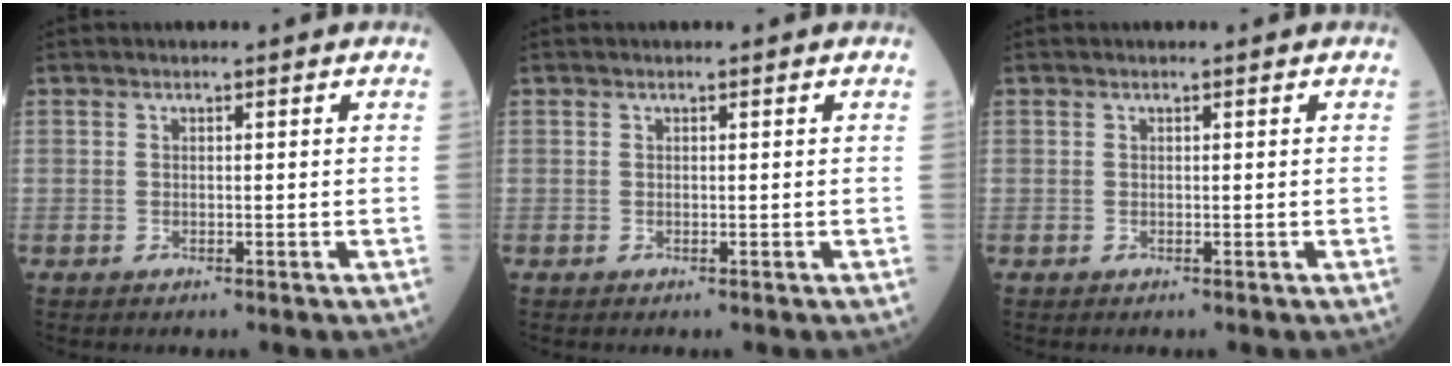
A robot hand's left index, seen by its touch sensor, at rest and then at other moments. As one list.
[{"total": 0.0}, {"total": 0.0}]